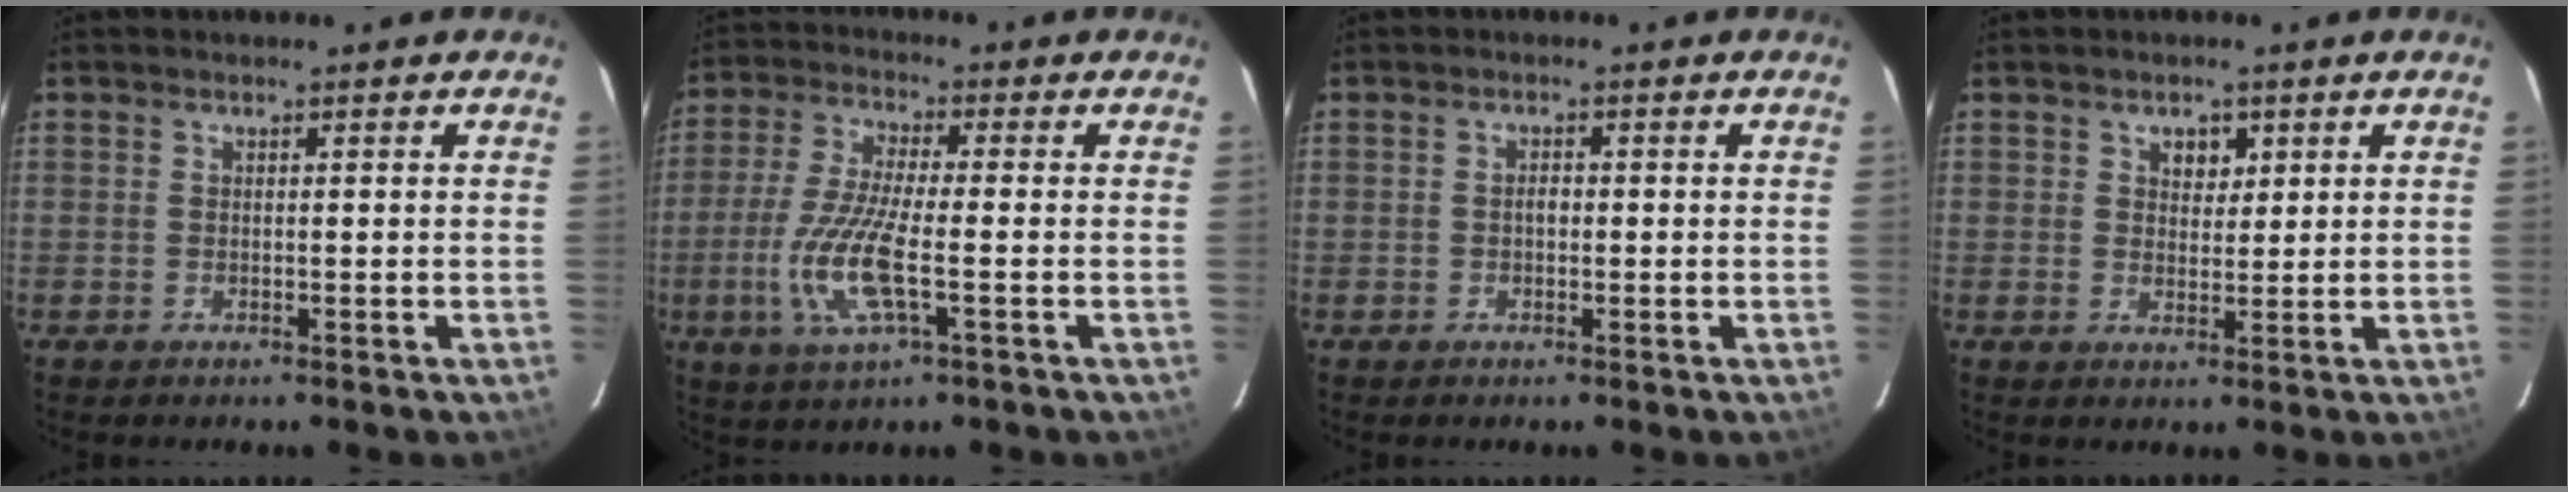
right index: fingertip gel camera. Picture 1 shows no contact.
{"total": 11.7, "force": [-3.0, 2.5, 11.0], "torque": [-0.233, -0.011, -0.060]}
{"total": 1.2, "force": [-0.2, 0.8, 0.9], "torque": [-0.015, 0.006, -0.005]}
{"total": 3.0, "force": [1.4, 2.2, 1.3], "torque": [-0.014, 0.006, 0.024]}